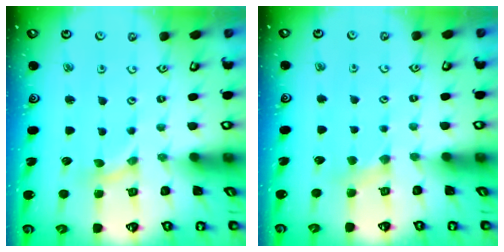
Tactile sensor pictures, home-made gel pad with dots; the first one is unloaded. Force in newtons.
{"total": 2.8, "press": 2.7, "slide": 0.5}